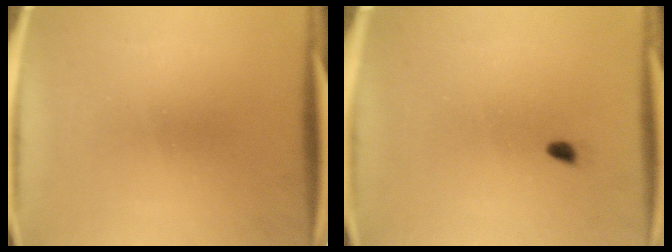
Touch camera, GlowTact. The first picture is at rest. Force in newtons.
{"total": 0.6}